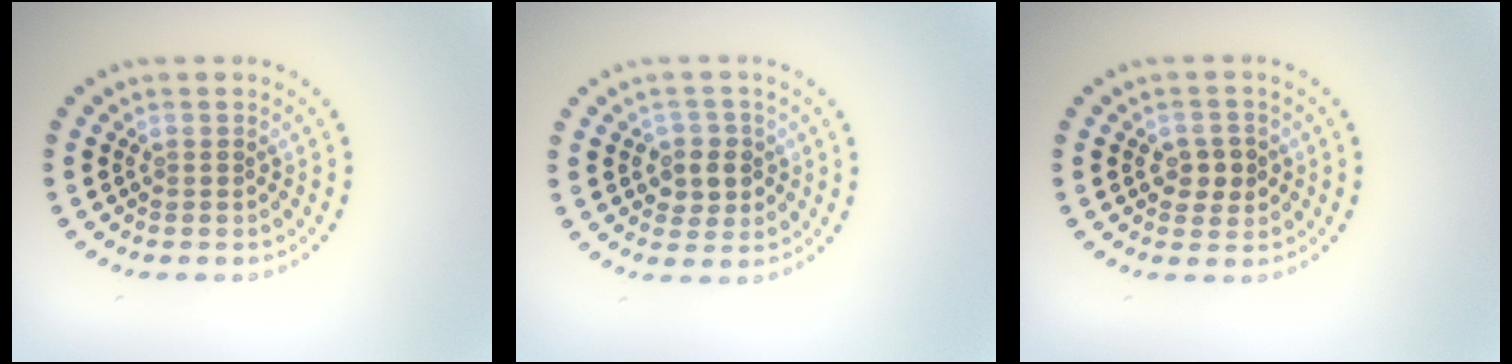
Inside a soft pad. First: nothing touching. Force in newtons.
{"total": 2.6, "press": 2.4, "slide": 0.8}
{"total": 2.4, "press": 2.4, "slide": 0.4}